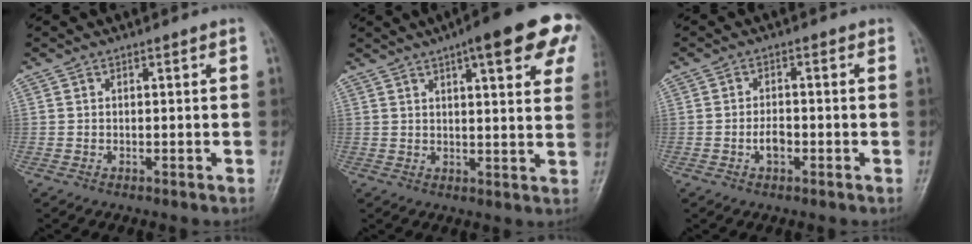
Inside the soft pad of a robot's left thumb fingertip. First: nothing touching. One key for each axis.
{"total": 17.3, "fx": 8.9, "fy": 4.4, "fz": 14.1, "tx": -0.158, "ty": -0.009, "tz": 0.107}
{"total": 2.7, "fx": -1.2, "fy": 1.5, "fz": 1.9, "tx": -0.021, "ty": 0.007, "tz": -0.021}